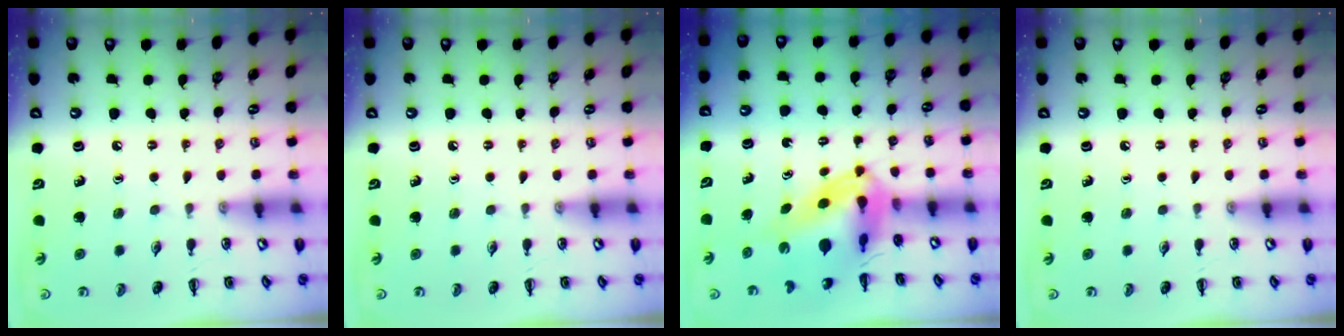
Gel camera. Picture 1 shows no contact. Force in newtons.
{"total": 0.0}
{"total": 8.5, "press": 8.2, "slide": 2.4}
{"total": 0.0}